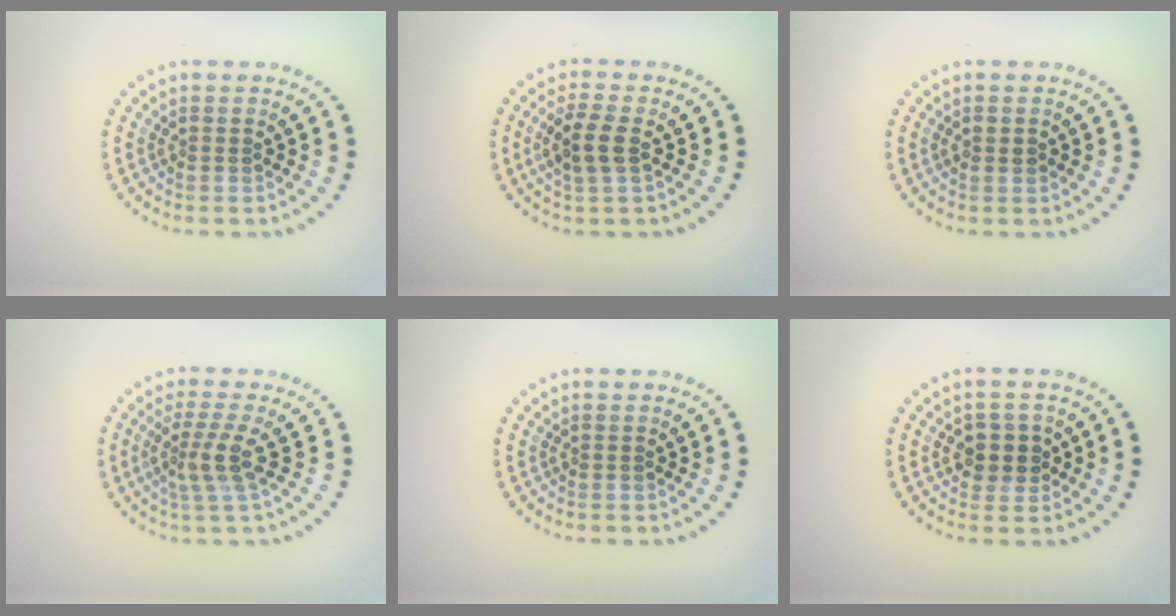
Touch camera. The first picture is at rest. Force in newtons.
{"total": 2.9, "press": 2.7, "slide": 1.0}
{"total": 0.9, "press": 0.9, "slide": 0.0}
{"total": 2.8, "press": 2.1, "slide": 1.9}
{"total": 0.0}
{"total": 2.5, "press": 2.4, "slide": 0.8}